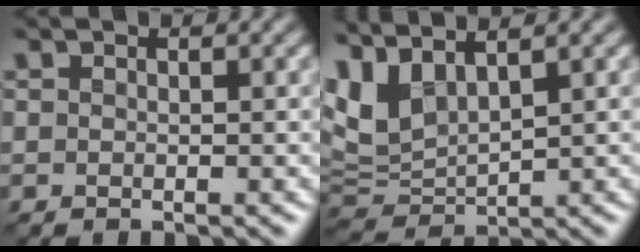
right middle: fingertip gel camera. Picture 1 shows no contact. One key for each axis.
{"total": 5.6, "fx": 2.7, "fy": 2.7, "fz": 4.2, "tx": -0.106, "ty": 0.003, "tz": 0.051}